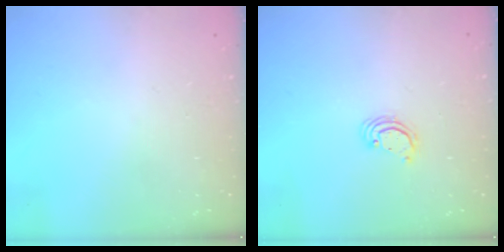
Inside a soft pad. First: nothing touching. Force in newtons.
{"total": 2.2, "press": 2.2, "slide": 0.1}